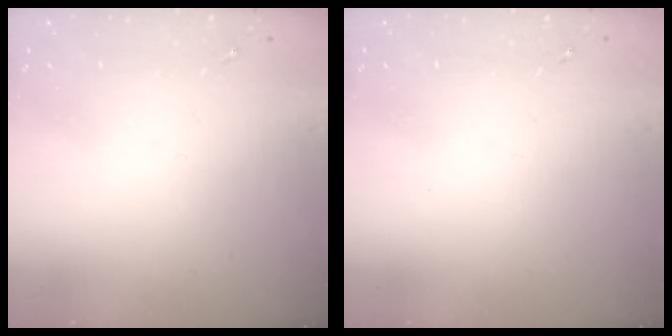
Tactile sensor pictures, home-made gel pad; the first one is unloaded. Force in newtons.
{"total": 0.0}